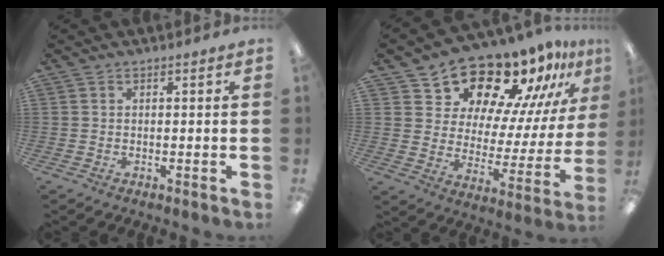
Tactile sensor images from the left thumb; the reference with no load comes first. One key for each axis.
{"total": 18.0, "fx": 15.7, "fy": 6.5, "fz": 5.9, "tx": -0.106, "ty": -0.135, "tz": 0.270}